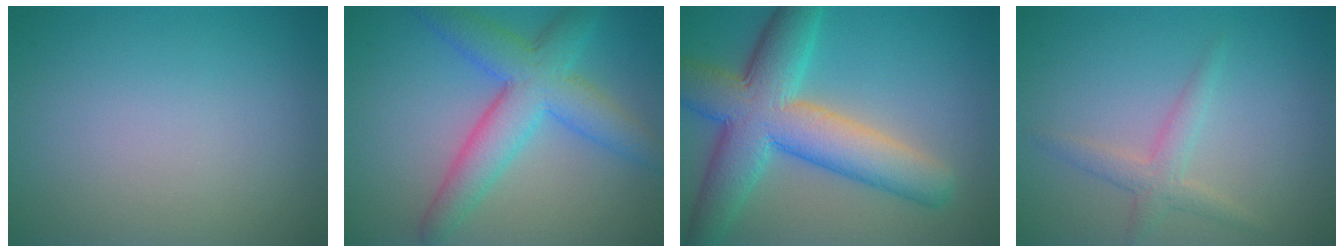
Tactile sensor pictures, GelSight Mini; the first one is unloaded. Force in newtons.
{"total": 6.7, "press": 6.7, "slide": 0.1}
{"total": 10.0, "press": 10.0, "slide": 0.7}
{"total": 2.2, "press": 2.1, "slide": 0.1}